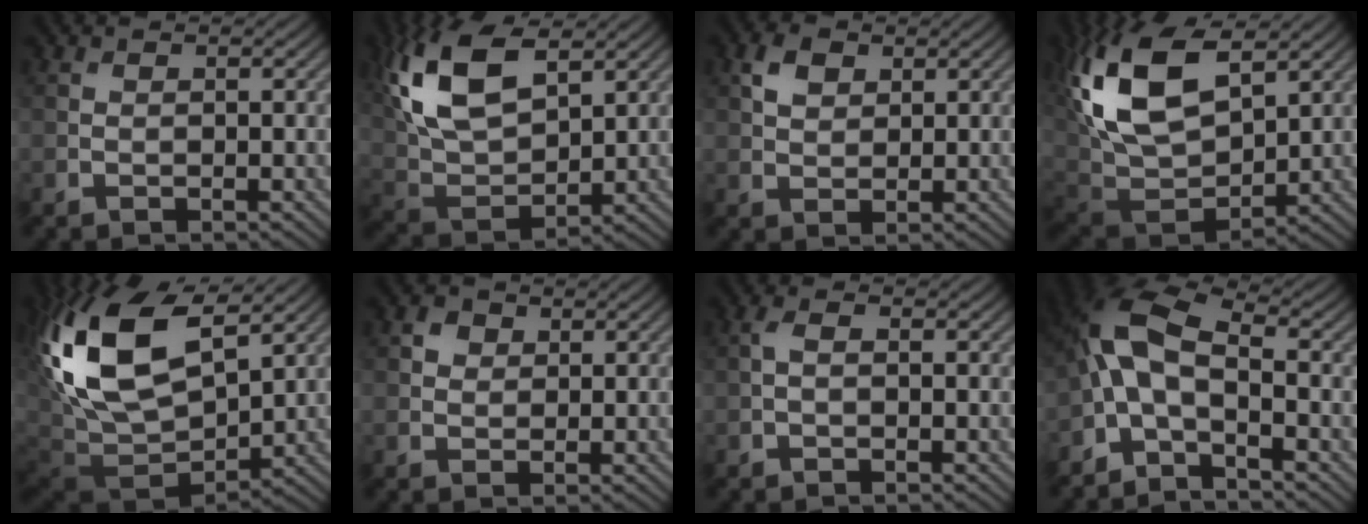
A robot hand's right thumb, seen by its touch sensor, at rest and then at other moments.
{"total": 13.5, "force": [5.9, 6.7, 10.1], "torque": [-0.241, 0.012, 0.118]}
{"total": 3.2, "force": [1.5, 2.1, 1.9], "torque": [-0.039, 0.004, 0.027]}
{"total": 16.8, "force": [6.9, 9.1, 12.3], "torque": [-0.286, 0.015, 0.137]}
{"total": 17.8, "force": [6.7, 10.0, 13.1], "torque": [-0.327, 0.006, 0.136]}
{"total": 1.9, "force": [0.8, 1.5, 0.7], "torque": [-0.013, 0.001, 0.012]}
{"total": 1.4, "force": [-0.1, 0.6, 1.2], "torque": [-0.029, 0.004, -0.005]}
{"total": 8.0, "force": [-2.0, 3.6, 6.9], "torque": [-0.153, 0.016, -0.062]}